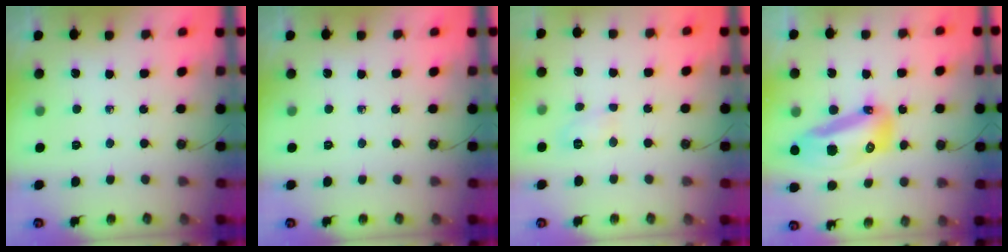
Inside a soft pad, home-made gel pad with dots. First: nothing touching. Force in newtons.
{"total": 0.0}
{"total": 4.7, "press": 4.6, "slide": 0.8}
{"total": 14.3, "press": 14.2, "slide": 1.7}